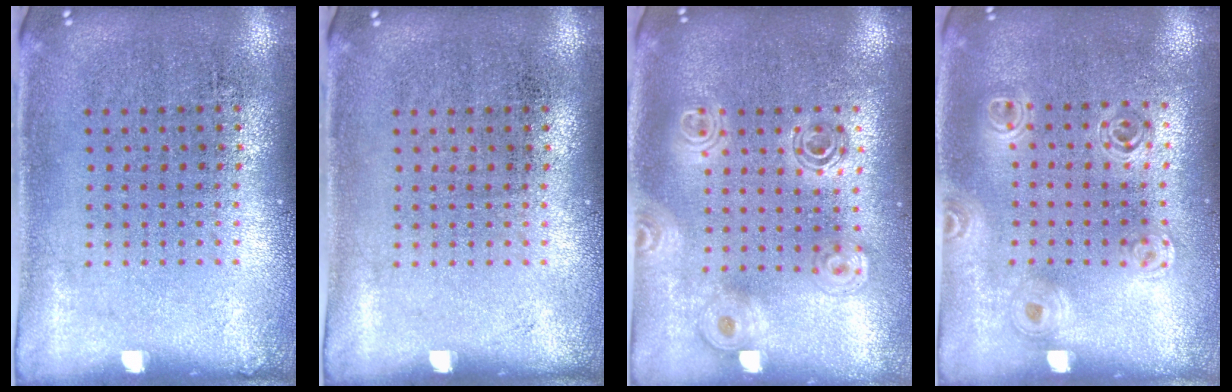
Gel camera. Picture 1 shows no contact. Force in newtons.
{"total": 0.0}
{"total": 1.7, "press": 1.5, "slide": 0.8}
{"total": 1.4, "press": 1.3, "slide": 0.5}